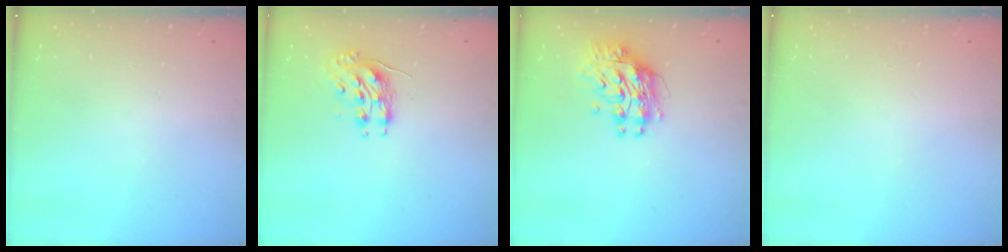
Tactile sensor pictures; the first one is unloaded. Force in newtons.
{"total": 8.7, "press": 8.7, "slide": 0.2}
{"total": 10.4, "press": 10.4, "slide": 0.9}
{"total": 0.0}